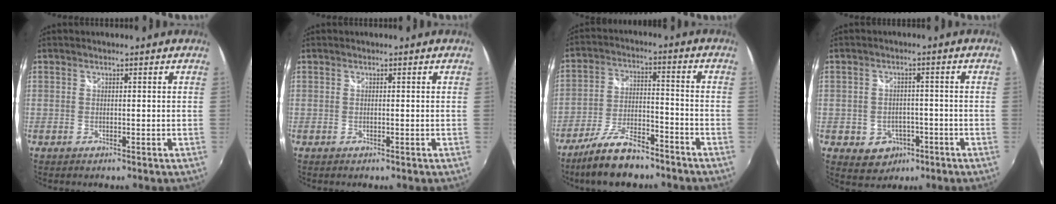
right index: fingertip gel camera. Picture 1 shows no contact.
{"total": 0.0}
{"total": 12.3, "force": [-9.6, 3.8, 6.6], "torque": [-0.145, -0.008, -0.169]}
{"total": 6.2, "force": [-2.6, 5.3, 2.0], "torque": [-0.053, 0.006, -0.024]}